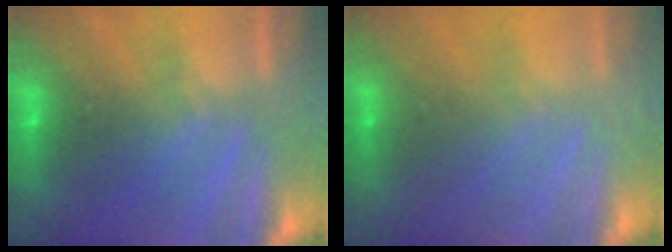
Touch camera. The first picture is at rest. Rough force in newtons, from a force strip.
{"total": 2.5}